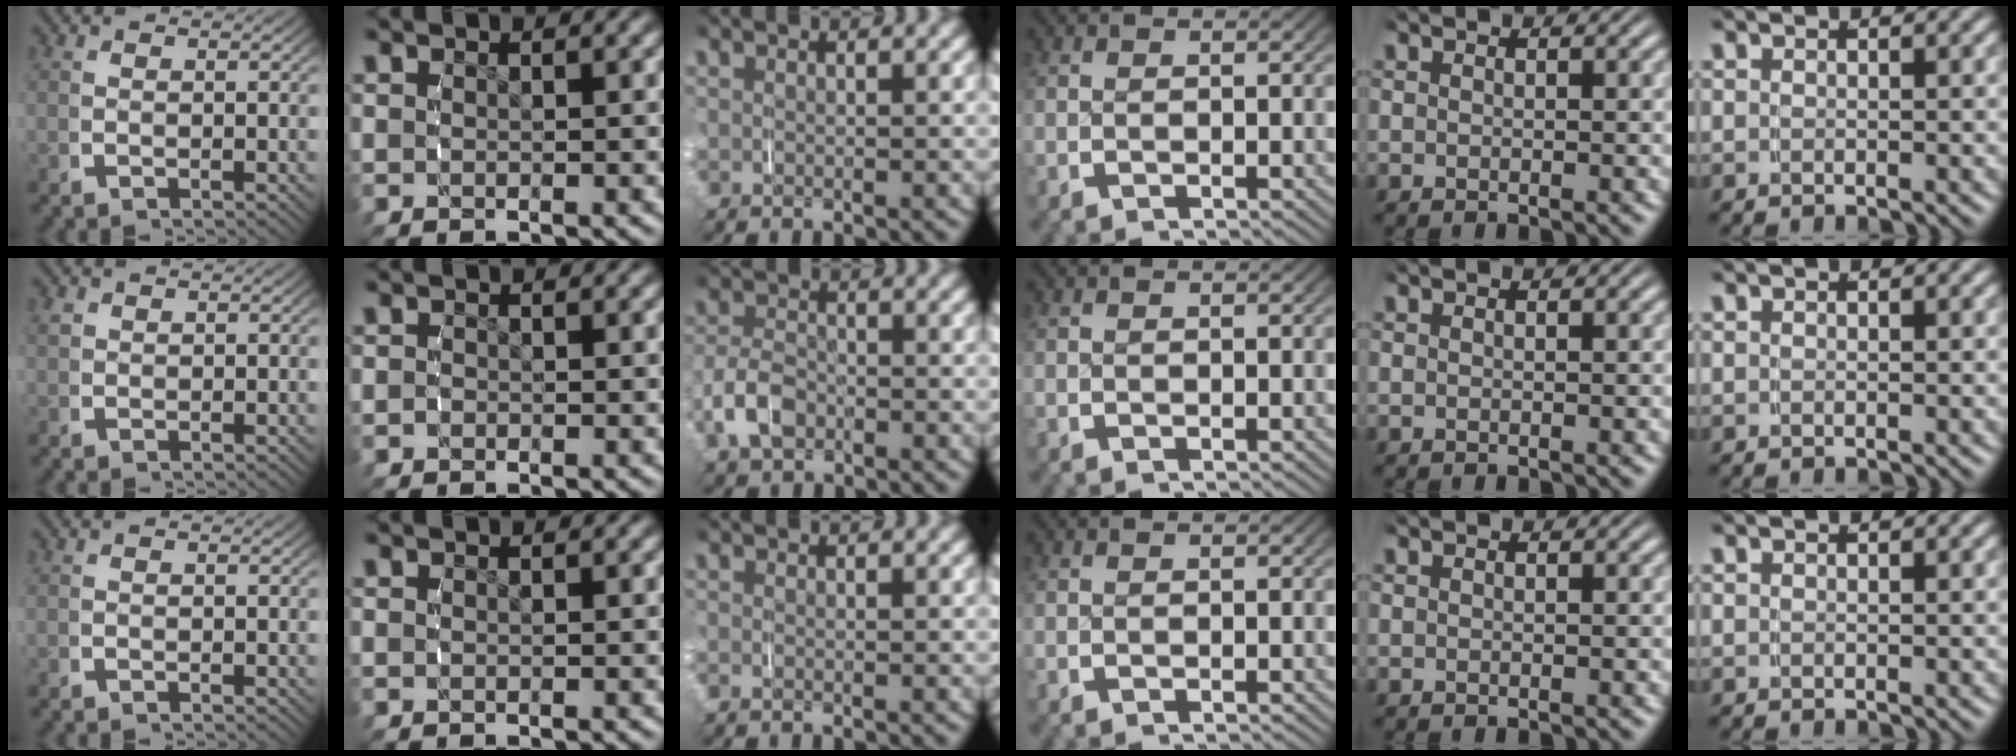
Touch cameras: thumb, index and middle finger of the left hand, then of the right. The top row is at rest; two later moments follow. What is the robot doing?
{"motion": "grasp_and_lifting", "object": "paper towel"}